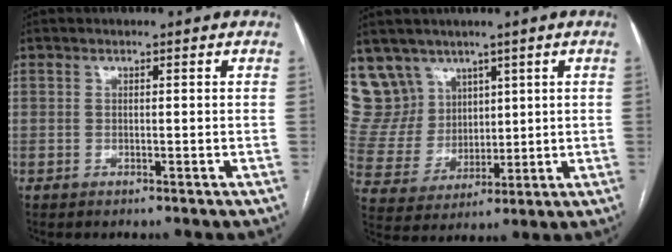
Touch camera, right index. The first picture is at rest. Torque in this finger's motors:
{"motor_torque": [-0.44, 0.63, 0.01, -0.01]}